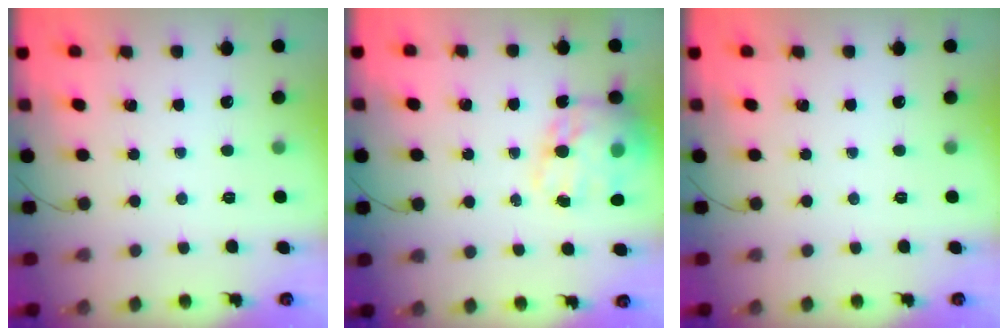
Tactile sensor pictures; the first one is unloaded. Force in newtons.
{"total": 17.9, "press": 17.3, "slide": 4.5}
{"total": 0.0}